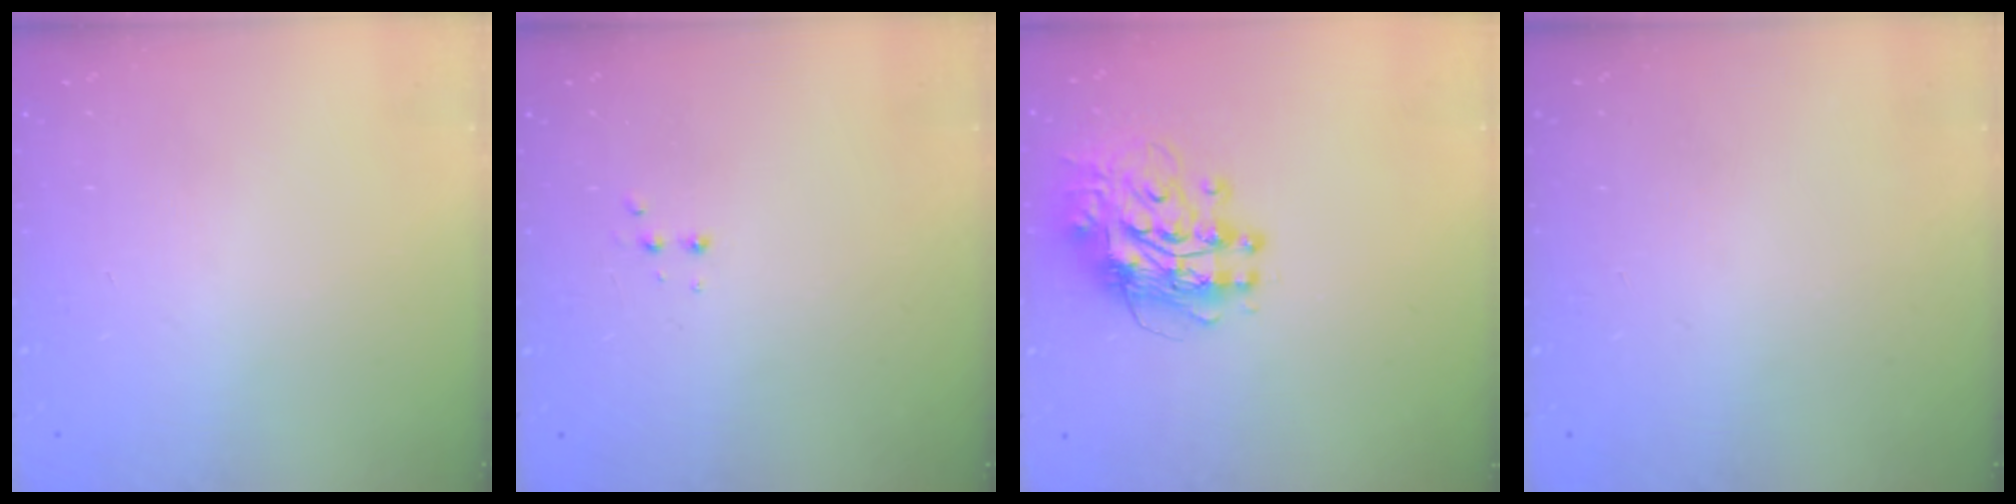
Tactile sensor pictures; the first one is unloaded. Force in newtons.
{"total": 2.9, "press": 2.7, "slide": 1.0}
{"total": 12.3, "press": 12.3, "slide": 1.1}
{"total": 0.0}